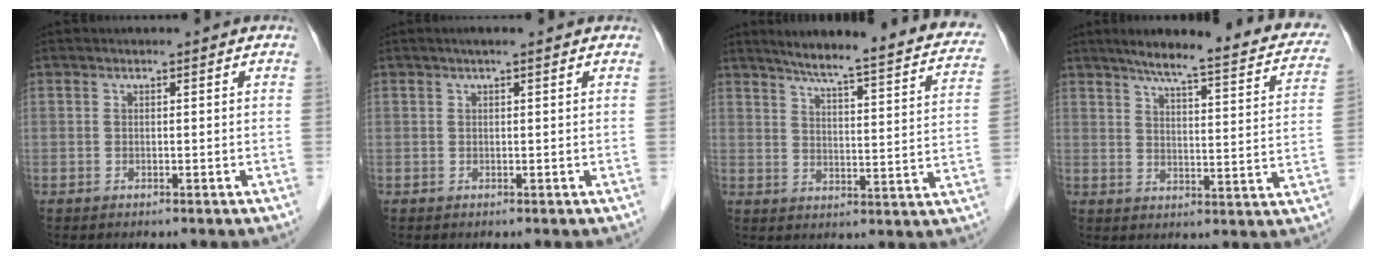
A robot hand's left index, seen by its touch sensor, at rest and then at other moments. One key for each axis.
{"total": 2.2, "fx": 1.7, "fy": 0.1, "fz": 1.4, "tx": -0.018, "ty": 0.022, "tz": 0.022}
{"total": 22.1, "fx": 18.8, "fy": 2.3, "fz": 11.4, "tx": -0.153, "ty": -0.022, "tz": 0.225}
{"total": 19.8, "fx": 16.2, "fy": 2.9, "fz": 10.9, "tx": -0.140, "ty": -0.002, "tz": 0.195}